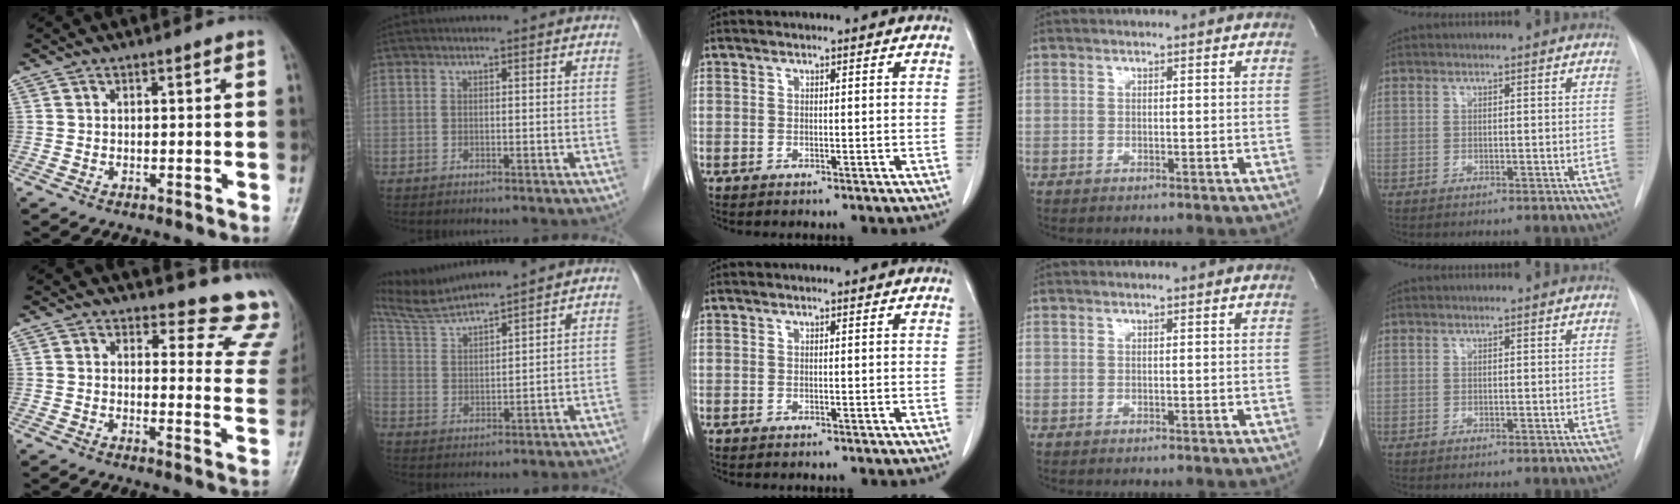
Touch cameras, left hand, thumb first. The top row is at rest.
{"thumb": {"total": 13.3, "force": [12.7, 3.8, 1.4], "torque": [0.036, -0.134, 0.109]}, "index": {"total": 8.7, "force": [8.2, -1.4, 2.4], "torque": [-0.062, 0.020, 0.166]}}